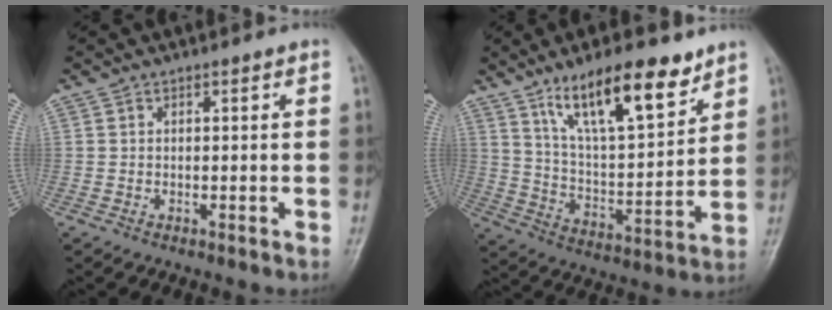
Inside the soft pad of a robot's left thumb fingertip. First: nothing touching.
{"total": 17.2, "force": [11.2, 5.5, 11.8], "torque": [-0.168, -0.054, 0.202]}